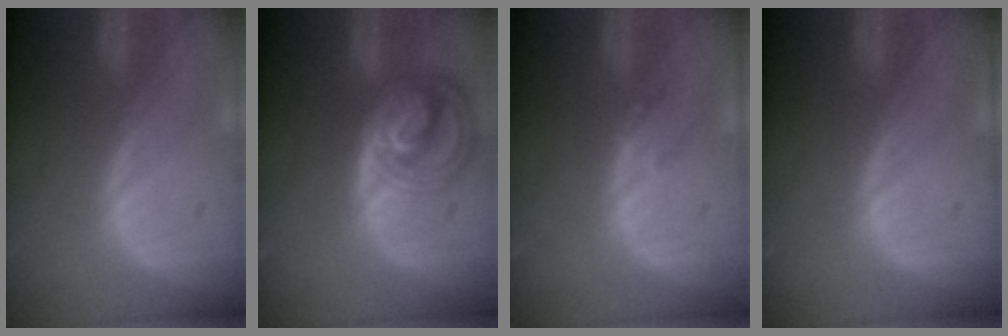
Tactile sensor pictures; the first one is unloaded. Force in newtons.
{"total": 8.7, "press": 7.5, "slide": 4.3}
{"total": 1.3, "press": 1.1, "slide": 0.7}
{"total": 0.0}